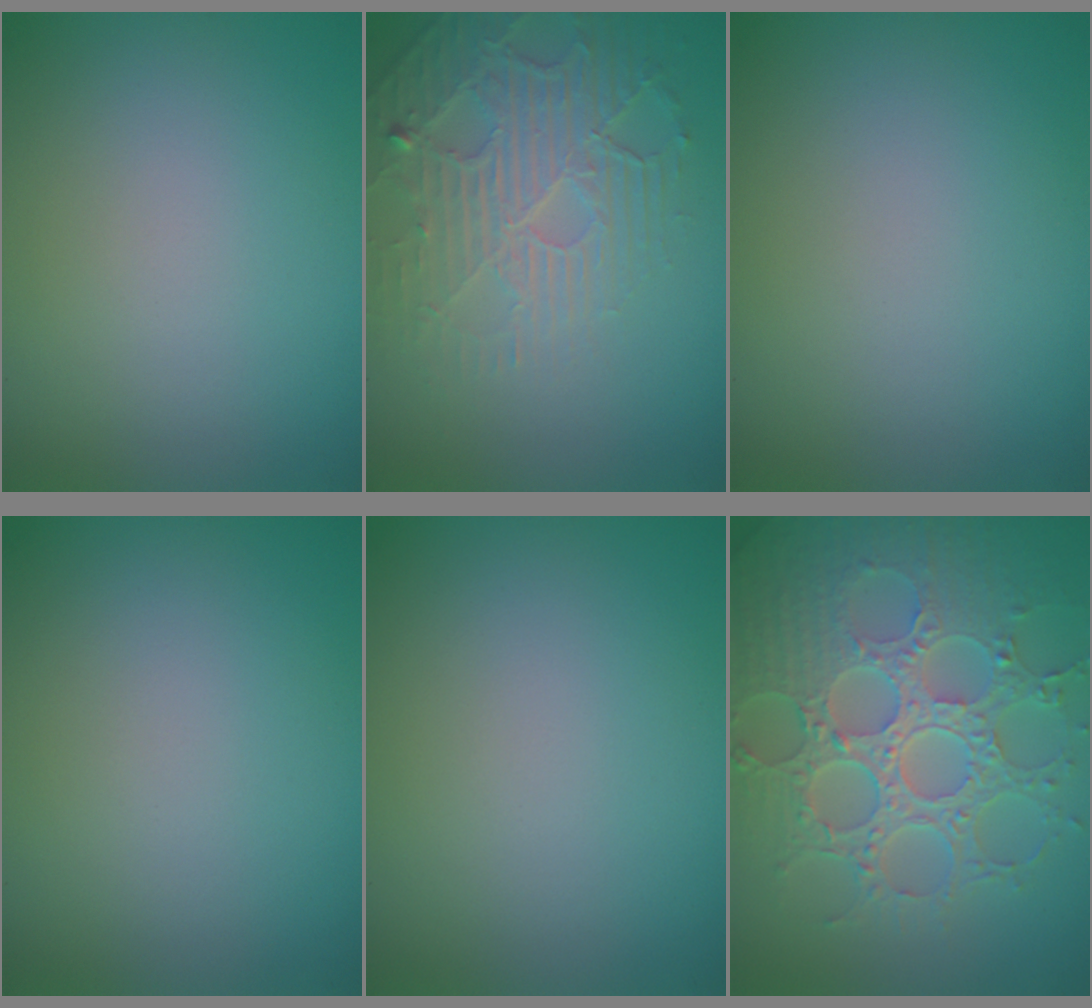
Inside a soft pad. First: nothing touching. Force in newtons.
{"total": 4.2, "press": 3.9, "slide": 1.6}
{"total": 0.0}
{"total": 0.0}
{"total": 0.0}
{"total": 8.7, "press": 6.4, "slide": 5.9}